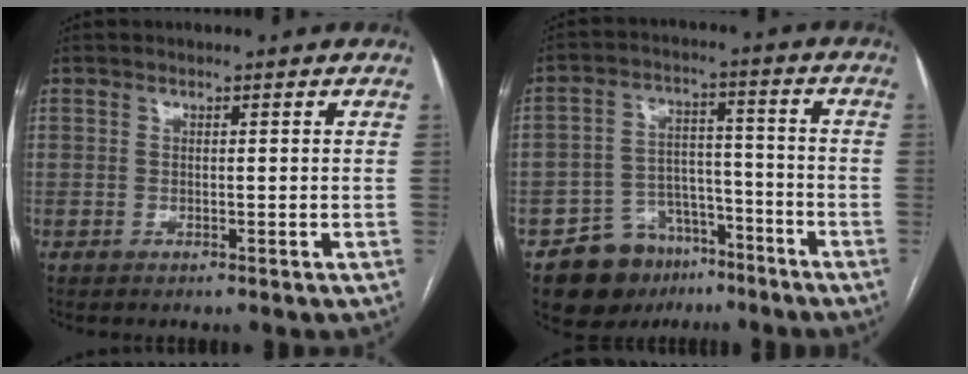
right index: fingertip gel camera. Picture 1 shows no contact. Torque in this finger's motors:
{"motor_torque": [-0.24, -0.06, -0.60, -0.21]}